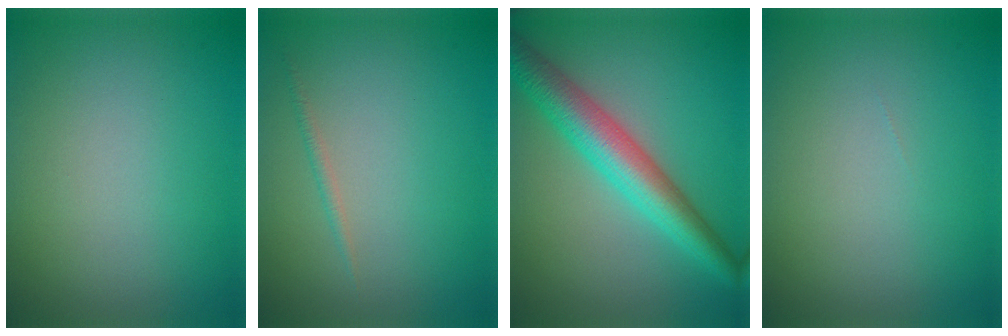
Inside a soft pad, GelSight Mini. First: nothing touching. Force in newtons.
{"total": 0.7, "press": 0.7, "slide": 0.1}
{"total": 6.0, "press": 6.0, "slide": 0.1}
{"total": 0.0}